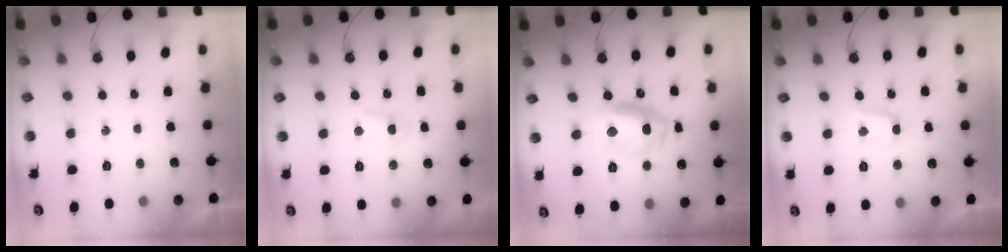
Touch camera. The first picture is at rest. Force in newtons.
{"total": 4.6, "press": 4.5, "slide": 0.5}
{"total": 11.4, "press": 11.4, "slide": 1.3}
{"total": 3.9, "press": 3.8, "slide": 0.8}